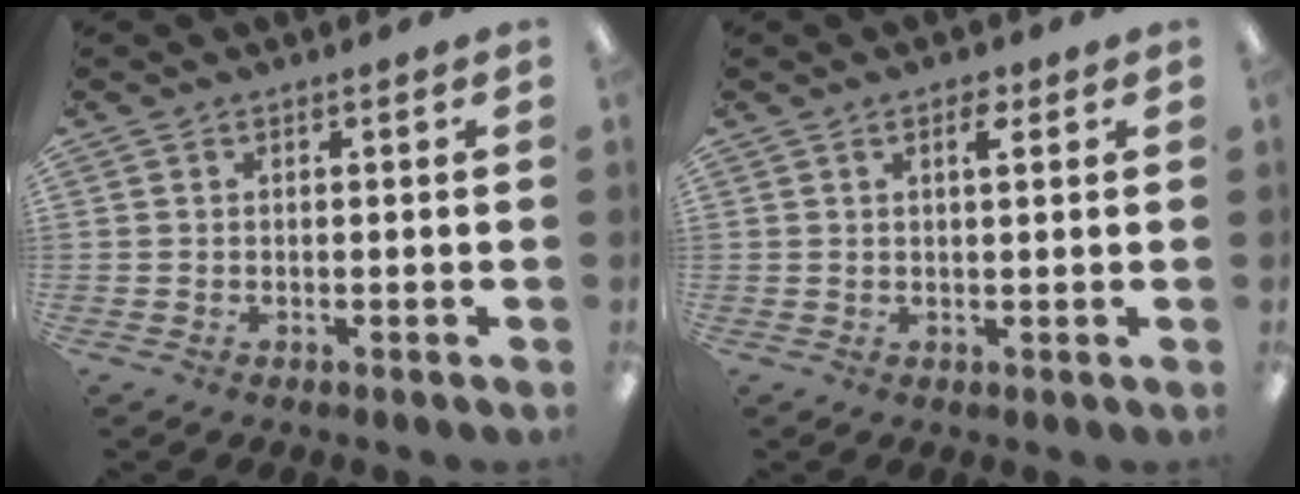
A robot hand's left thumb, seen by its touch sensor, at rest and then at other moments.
{"total": 3.2, "force": [1.8, 1.1, 2.3], "torque": [-0.028, -0.005, 0.025]}